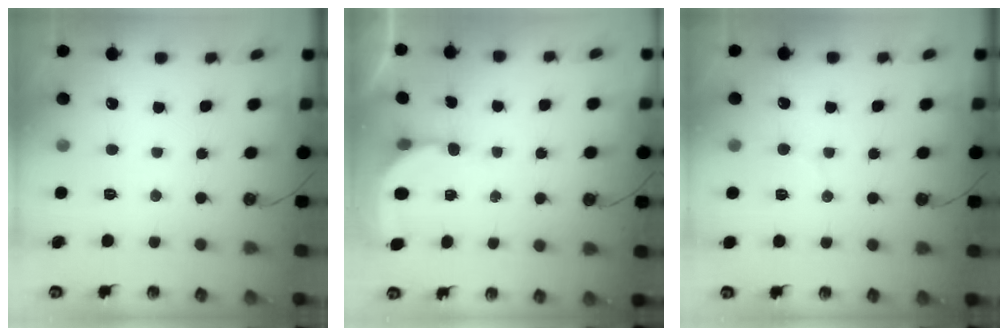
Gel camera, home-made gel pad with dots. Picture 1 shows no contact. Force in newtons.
{"total": 3.7, "press": 3.7, "slide": 0.2}
{"total": 4.4, "press": 4.4, "slide": 0.3}